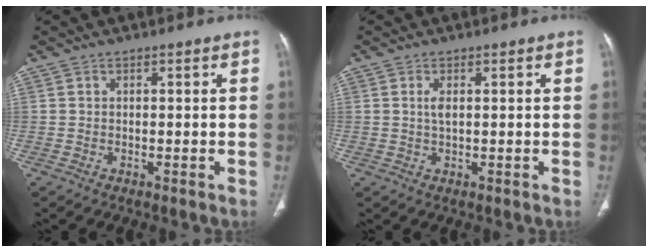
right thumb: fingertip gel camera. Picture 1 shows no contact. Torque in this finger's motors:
{"motor_torque": [0.31, 0.02, 0.40, -0.43, -0.02]}